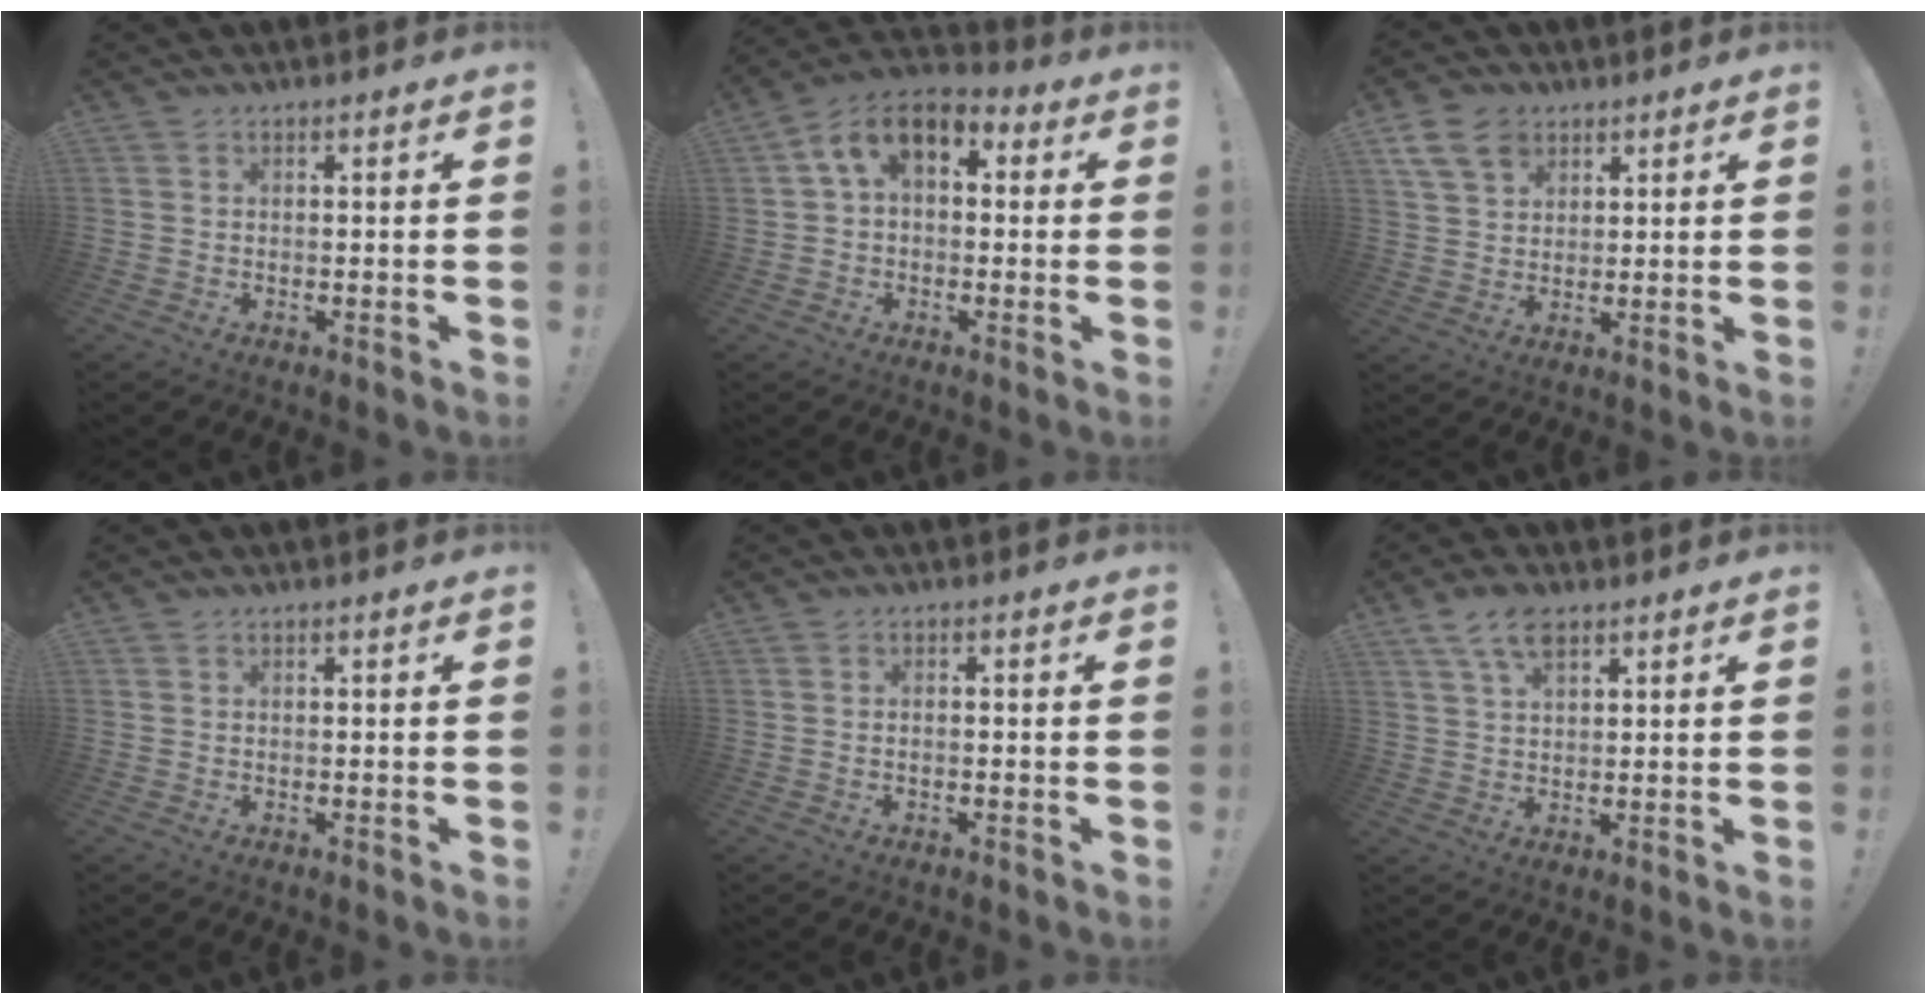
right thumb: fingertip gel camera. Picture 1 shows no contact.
{"total": 9.4, "force": [2.9, 5.8, 6.8], "torque": [-0.120, 0.009, 0.058]}
{"total": 9.6, "force": [5.3, 6.9, 4.1], "torque": [-0.073, -0.018, 0.105]}
{"total": 0.0}
{"total": 0.6, "force": [-0.3, 0.1, 0.6], "torque": [-0.017, 0.001, -0.003]}
{"total": 7.1, "force": [4.2, 3.5, 4.6], "torque": [-0.083, -0.010, 0.077]}